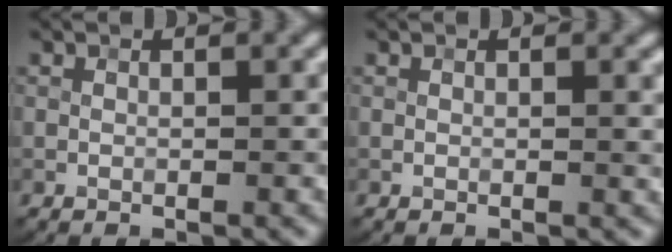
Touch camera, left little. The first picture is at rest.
{"total": 0.8, "force": [0.1, 0.2, 0.8], "torque": [-0.008, -0.001, 0.001]}